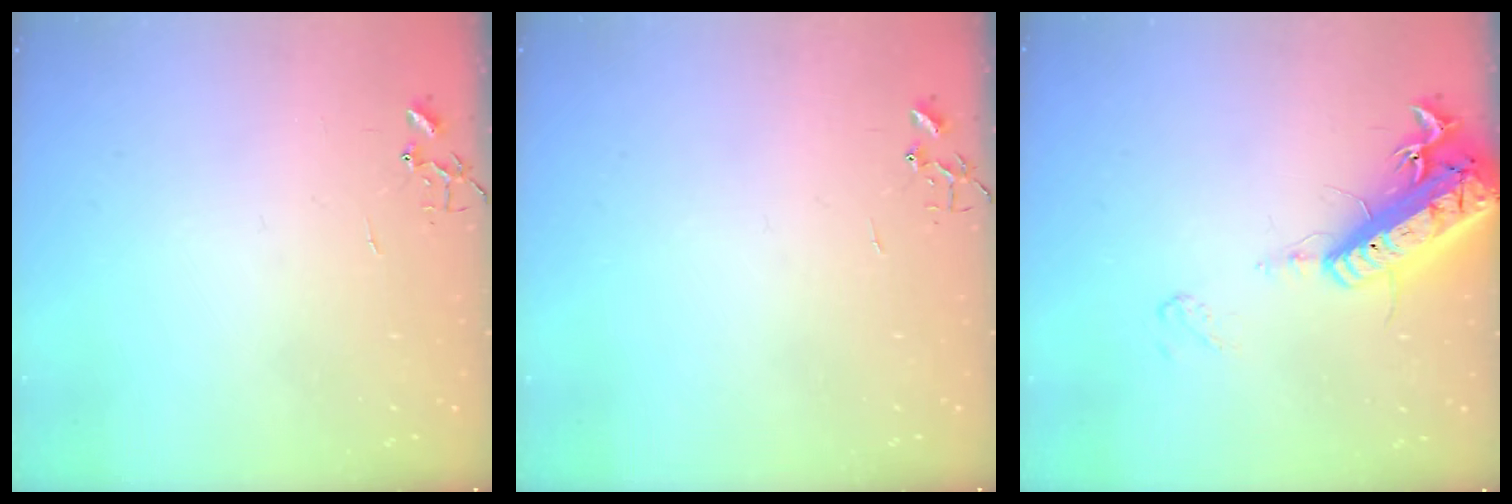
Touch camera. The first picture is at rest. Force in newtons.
{"total": 0.0}
{"total": 18.9, "press": 18.5, "slide": 3.7}